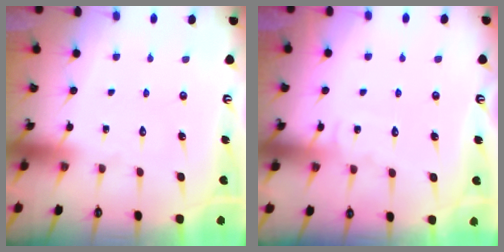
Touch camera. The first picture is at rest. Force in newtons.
{"total": 6.7, "press": 6.7, "slide": 0.7}